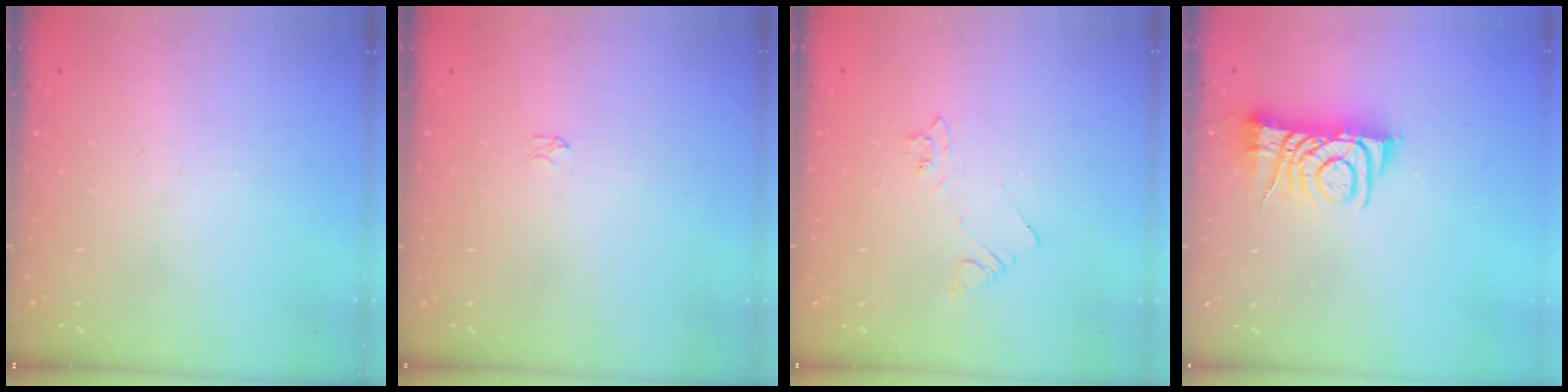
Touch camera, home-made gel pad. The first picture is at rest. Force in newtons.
{"total": 0.0}
{"total": 3.3, "press": 3.2, "slide": 0.5}
{"total": 7.0, "press": 7.0, "slide": 0.9}